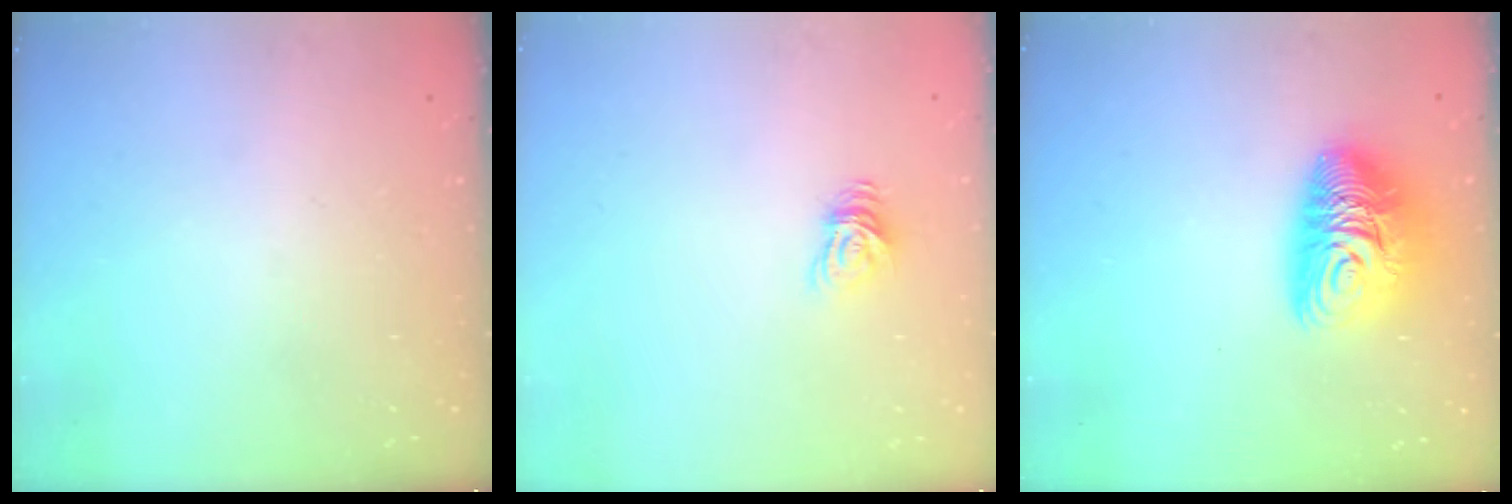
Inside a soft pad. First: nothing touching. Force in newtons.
{"total": 6.2, "press": 6.1, "slide": 0.6}
{"total": 11.5, "press": 11.5, "slide": 0.9}